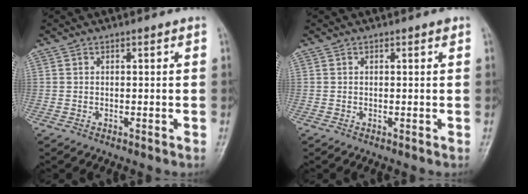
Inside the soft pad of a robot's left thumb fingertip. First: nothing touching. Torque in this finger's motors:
{"motor_torque": [0.17, -0.12, -0.05, -0.05, 0.01]}